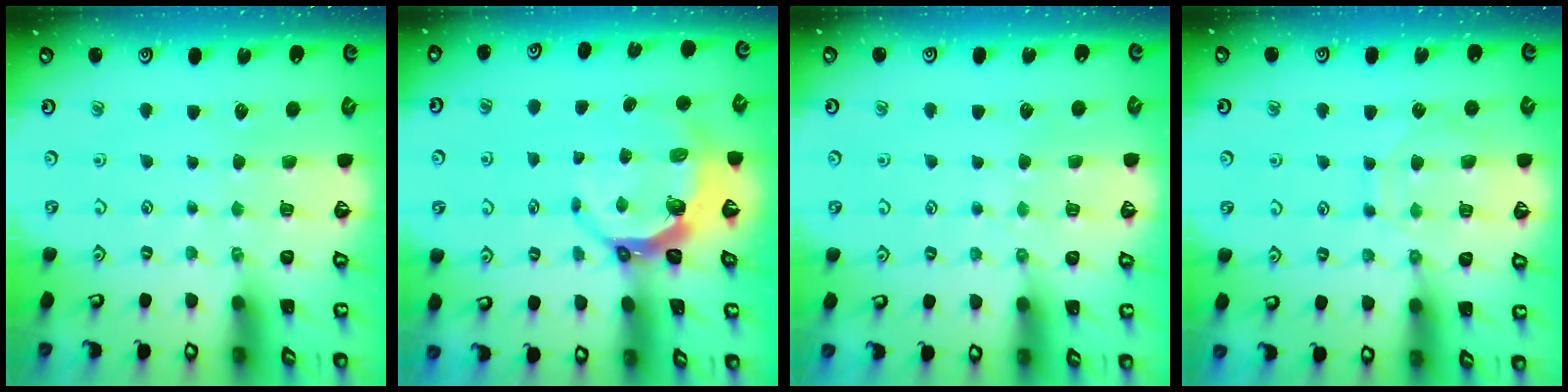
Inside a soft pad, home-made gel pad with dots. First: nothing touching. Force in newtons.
{"total": 6.7, "press": 5.3, "slide": 4.2}
{"total": 3.7, "press": 3.7, "slide": 0.5}
{"total": 10.0, "press": 9.9, "slide": 1.0}